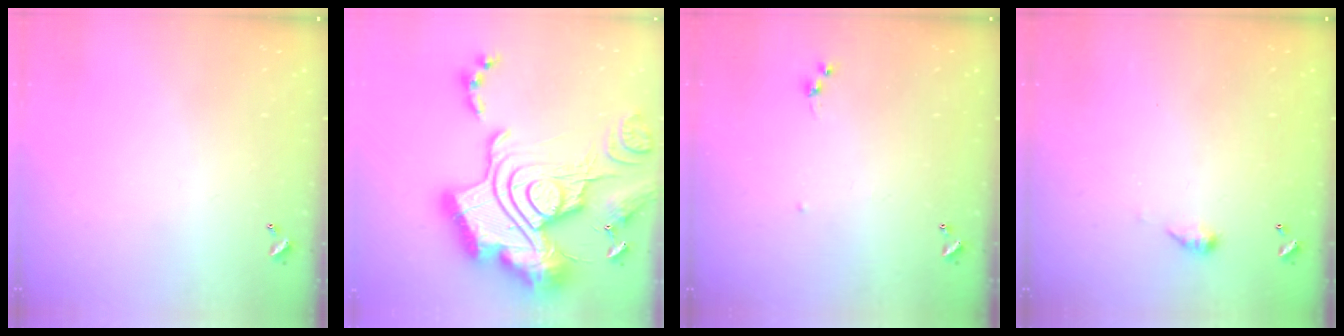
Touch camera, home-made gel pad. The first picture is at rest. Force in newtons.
{"total": 4.8, "press": 4.1, "slide": 2.6}
{"total": 6.0, "press": 6.0, "slide": 0.7}
{"total": 3.5, "press": 3.4, "slide": 0.6}